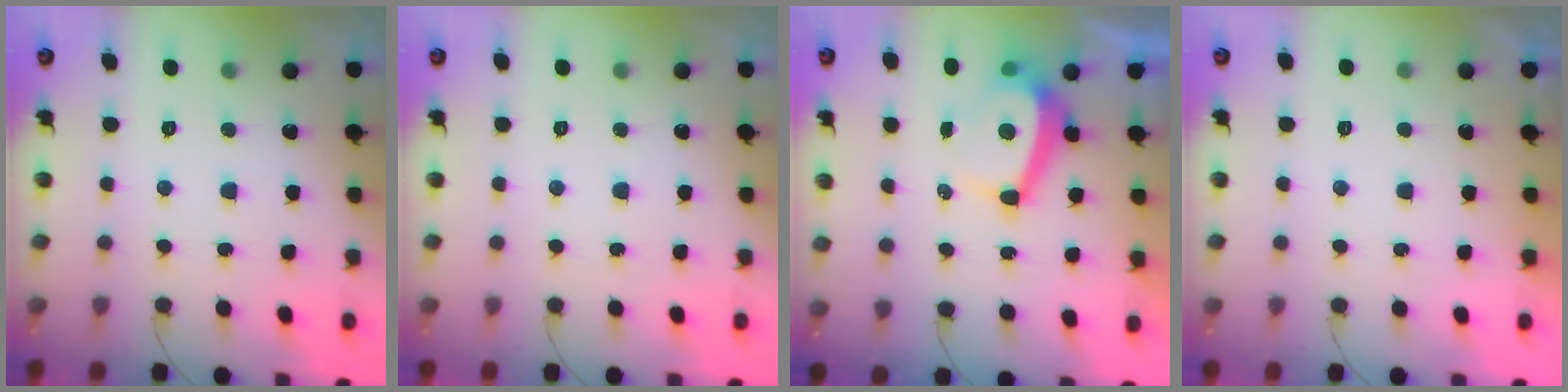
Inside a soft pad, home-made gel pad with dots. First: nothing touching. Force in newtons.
{"total": 0.0}
{"total": 5.2, "press": 5.2, "slide": 0.4}
{"total": 2.0, "press": 2.0, "slide": 0.6}